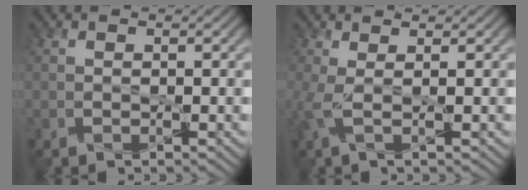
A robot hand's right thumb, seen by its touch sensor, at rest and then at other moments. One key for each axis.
{"total": 2.9, "fx": 0.5, "fy": 0.7, "fz": 2.7, "tx": -0.063, "ty": 0.006, "tz": 0.004}